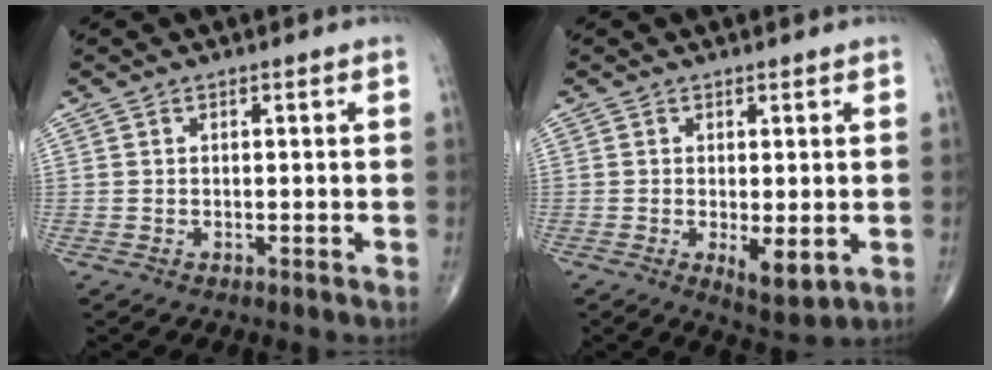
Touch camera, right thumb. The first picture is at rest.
{"total": 5.0, "force": [-0.9, 1.9, 4.6], "torque": [-0.065, -0.017, -0.008]}